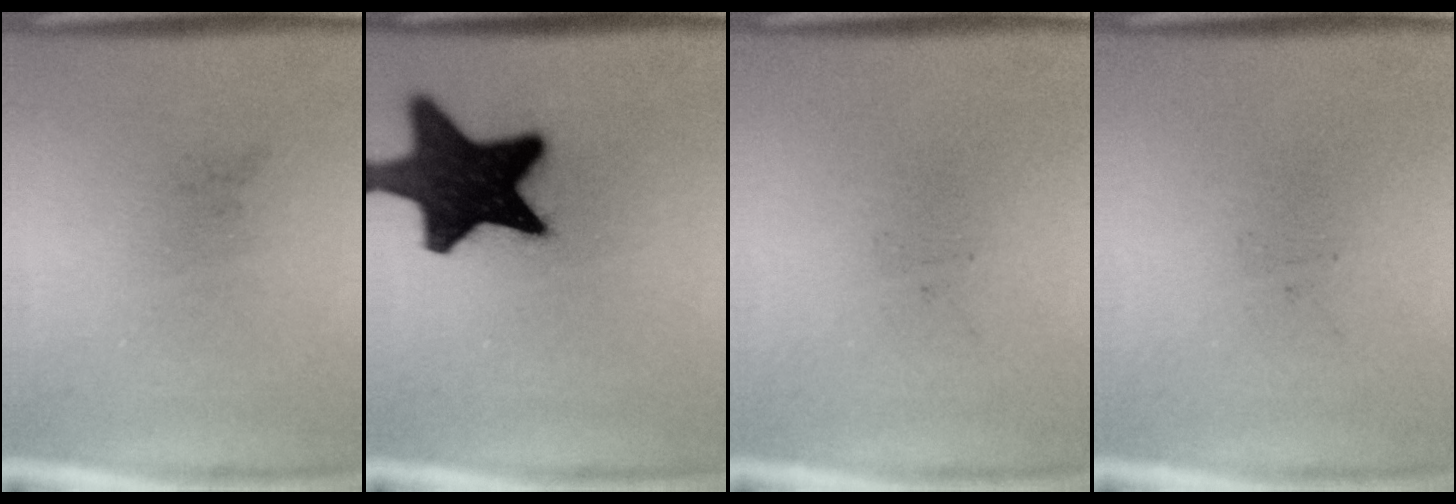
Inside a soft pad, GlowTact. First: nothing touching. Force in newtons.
{"total": 19.8}
{"total": 0.0}
{"total": 0.0}